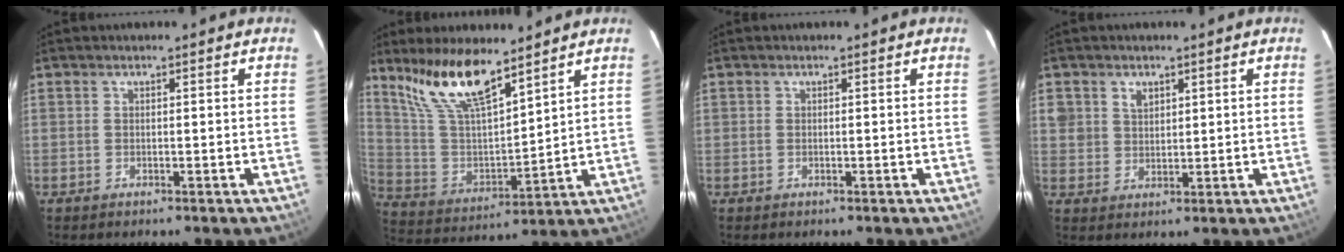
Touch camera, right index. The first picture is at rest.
{"total": 15.5, "force": [11.4, 4.1, 9.7], "torque": [-0.189, 0.008, 0.235]}
{"total": 0.5, "force": [-0.2, 0.5, 0.2], "torque": [-0.002, -0.001, -0.004]}
{"total": 4.2, "force": [1.8, 3.5, 1.3], "torque": [-0.015, 0.011, 0.038]}